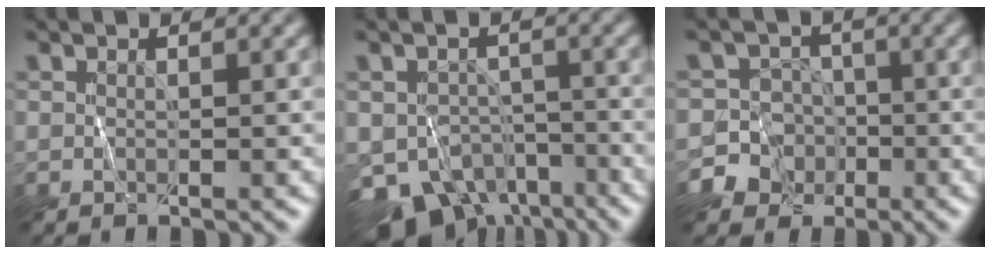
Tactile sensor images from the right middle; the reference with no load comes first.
{"total": 8.1, "force": [-5.0, 5.0, 4.1], "torque": [-0.074, -0.033, -0.075]}
{"total": 9.8, "force": [-4.8, 8.5, 1.2], "torque": [-0.016, -0.021, -0.107]}